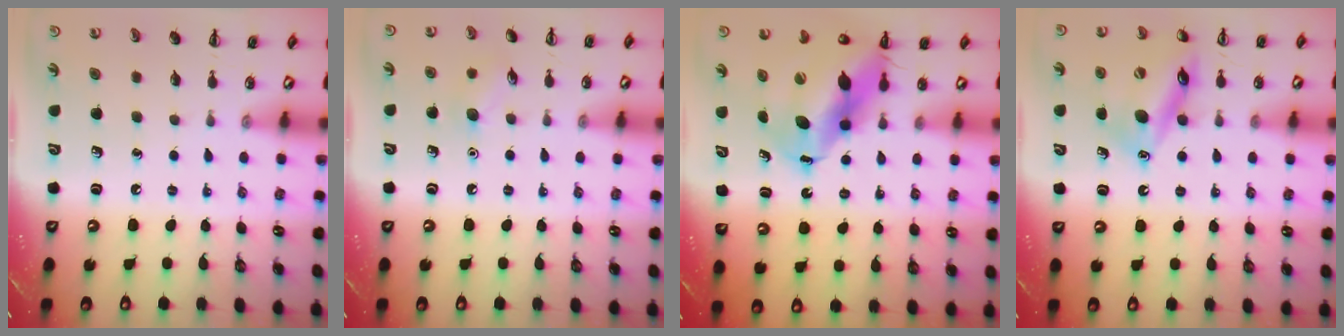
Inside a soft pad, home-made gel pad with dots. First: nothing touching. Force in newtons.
{"total": 6.1, "press": 5.9, "slide": 1.6}
{"total": 12.7, "press": 12.3, "slide": 3.1}
{"total": 15.0, "press": 14.7, "slide": 3.1}